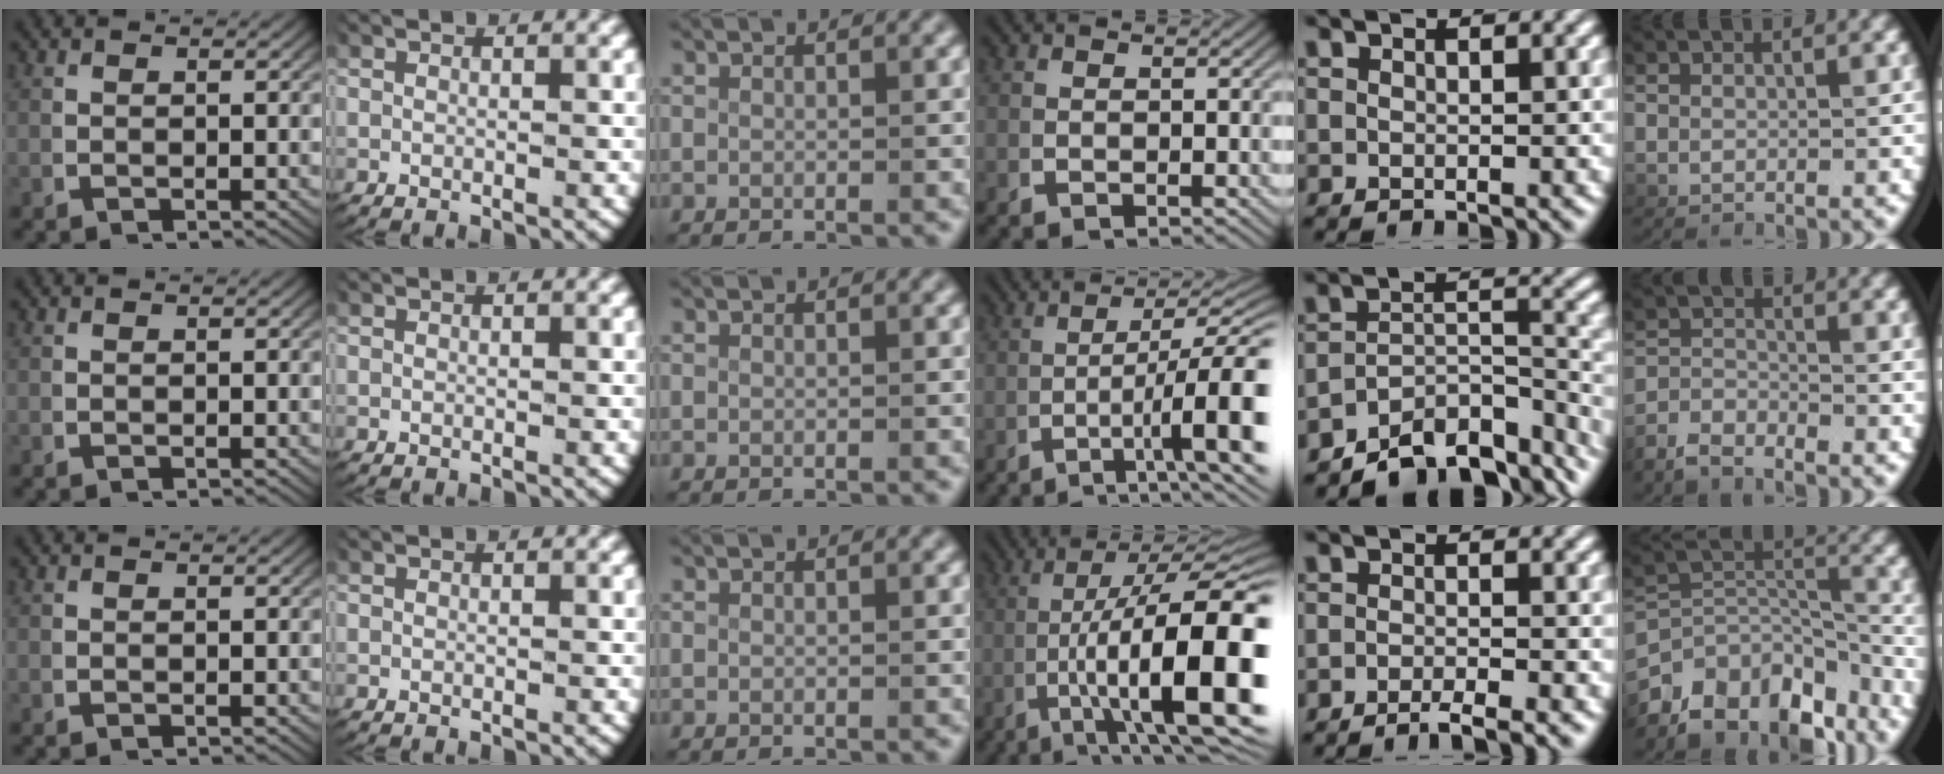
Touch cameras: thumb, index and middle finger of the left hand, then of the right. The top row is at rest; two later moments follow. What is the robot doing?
{"motion": "lift_and_place", "object": "router"}